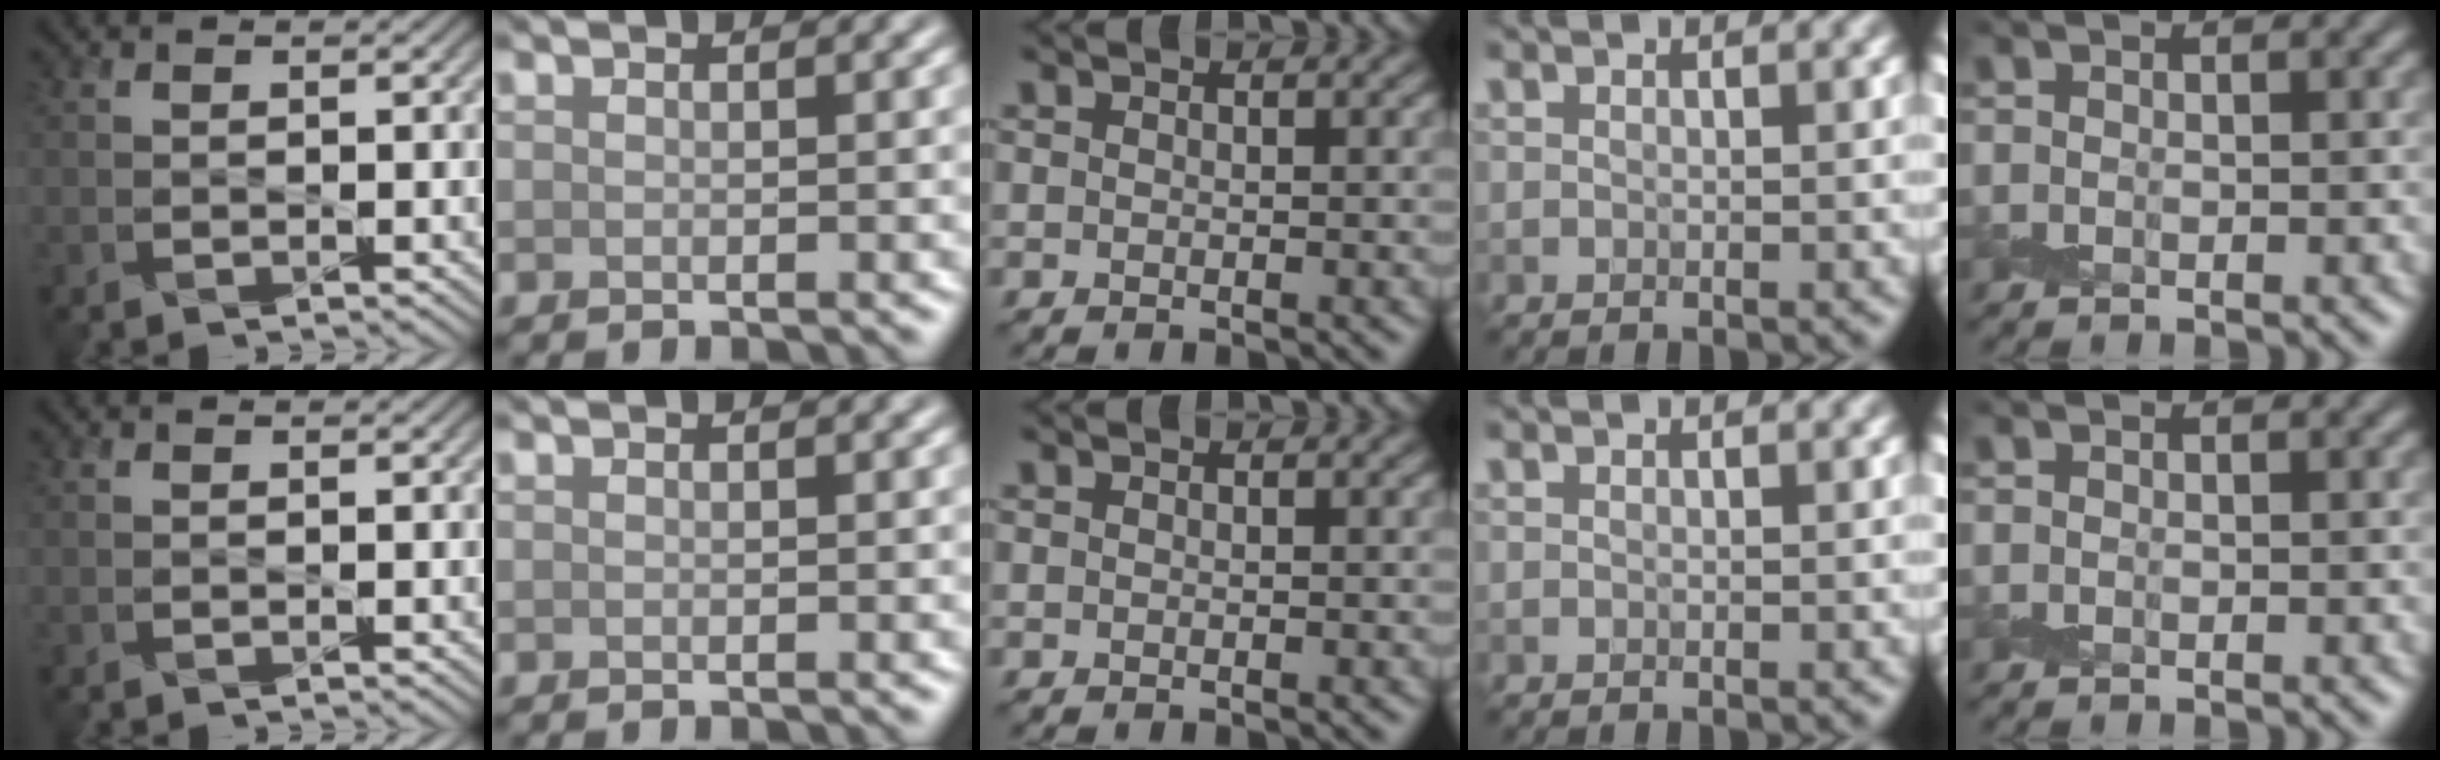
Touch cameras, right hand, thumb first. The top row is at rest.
{}